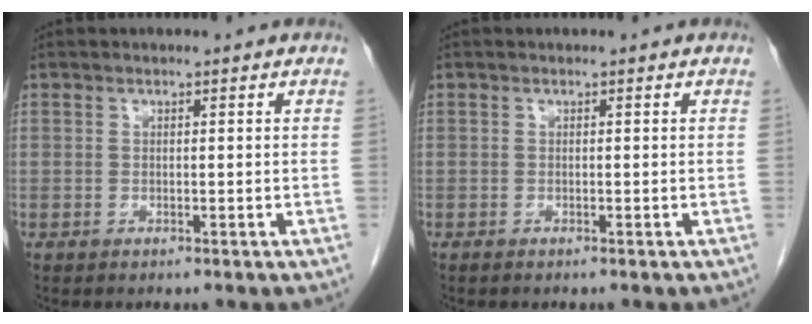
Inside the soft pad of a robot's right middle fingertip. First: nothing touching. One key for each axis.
{"total": 0.0}